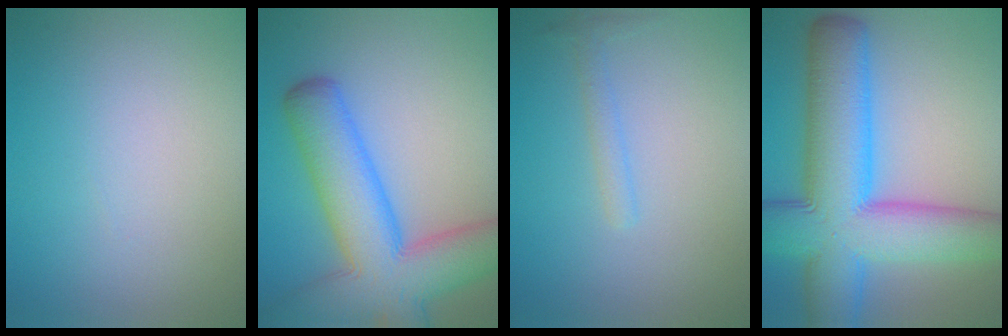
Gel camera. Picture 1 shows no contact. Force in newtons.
{"total": 10.8, "press": 10.7, "slide": 0.8}
{"total": 1.2, "press": 1.2, "slide": 0.0}
{"total": 13.3, "press": 13.3, "slide": 0.3}